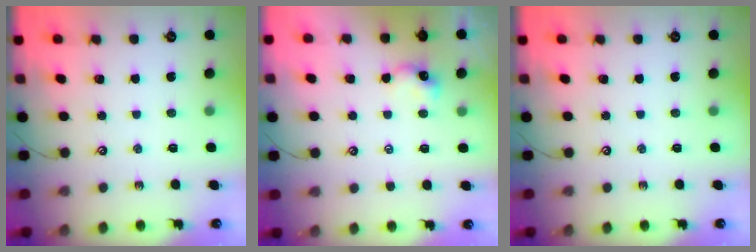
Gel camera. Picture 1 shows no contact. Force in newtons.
{"total": 0.7, "press": 0.7, "slide": 0.1}
{"total": 0.0}